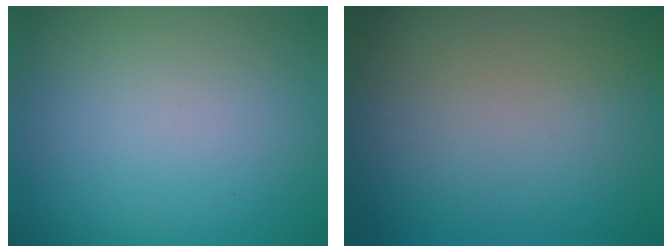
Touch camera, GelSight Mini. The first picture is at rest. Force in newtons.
{"total": 0.0}